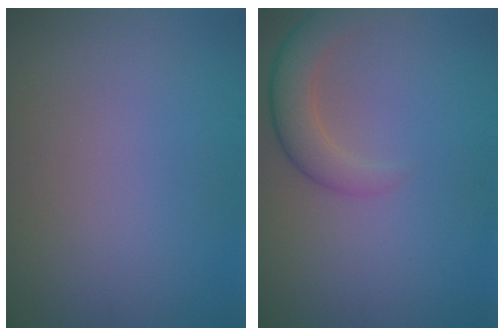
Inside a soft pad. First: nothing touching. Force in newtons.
{"total": 3.4, "press": 3.4, "slide": 0.2}